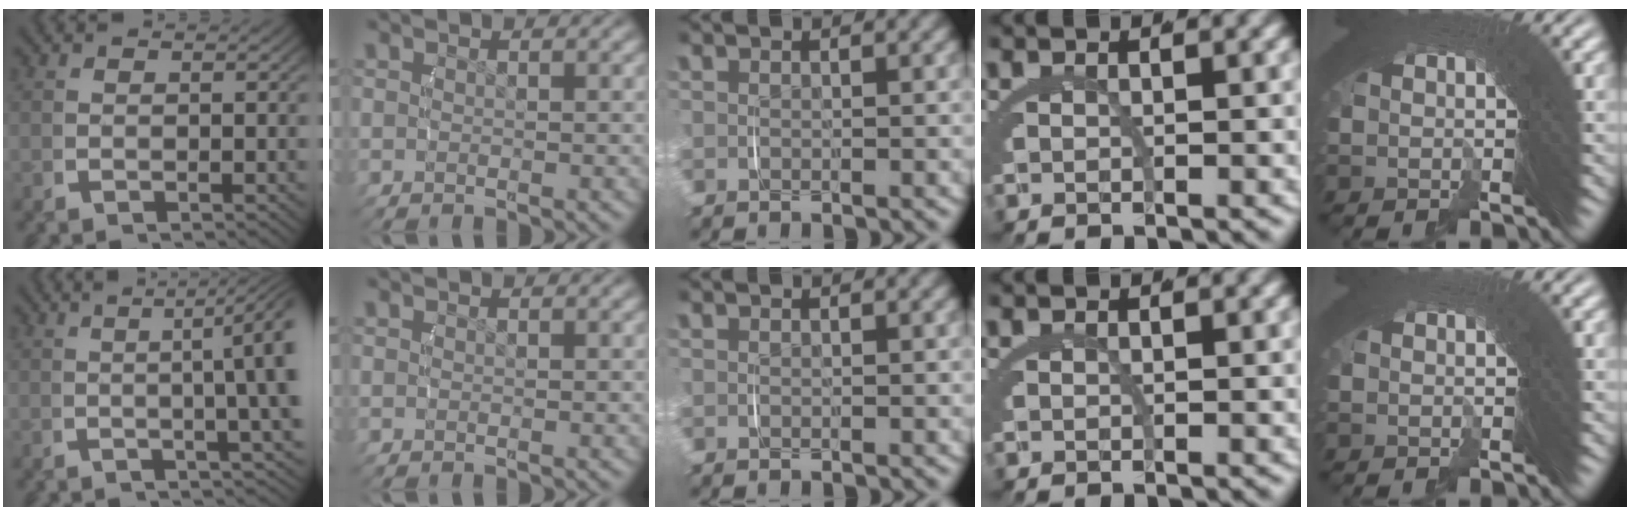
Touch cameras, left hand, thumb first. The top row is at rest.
{"thumb": {"total": 9.5, "force": [2.0, 3.6, 8.5], "torque": [-0.094, 0.030, 0.011]}, "little": {"total": 0.8, "force": [-0.6, -0.3, -0.5], "torque": [0.015, 0.004, -0.012]}}